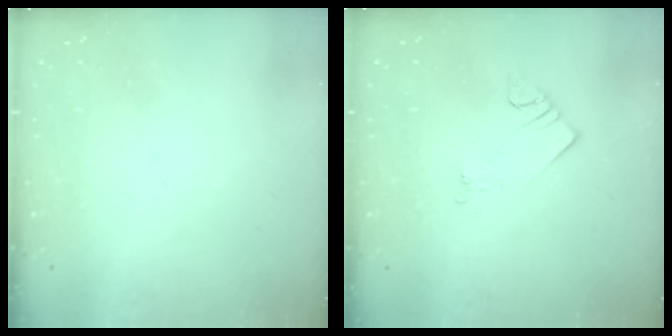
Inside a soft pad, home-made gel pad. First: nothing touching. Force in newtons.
{"total": 2.1, "press": 2.0, "slide": 0.5}